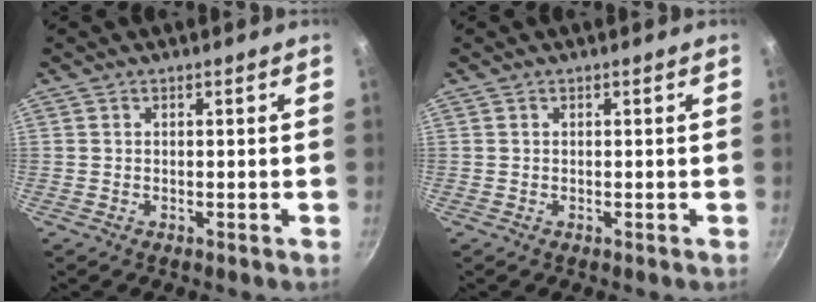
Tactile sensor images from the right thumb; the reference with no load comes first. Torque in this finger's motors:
{"motor_torque": [-0.73, -0.25, 0.00, 0.00, -0.01]}